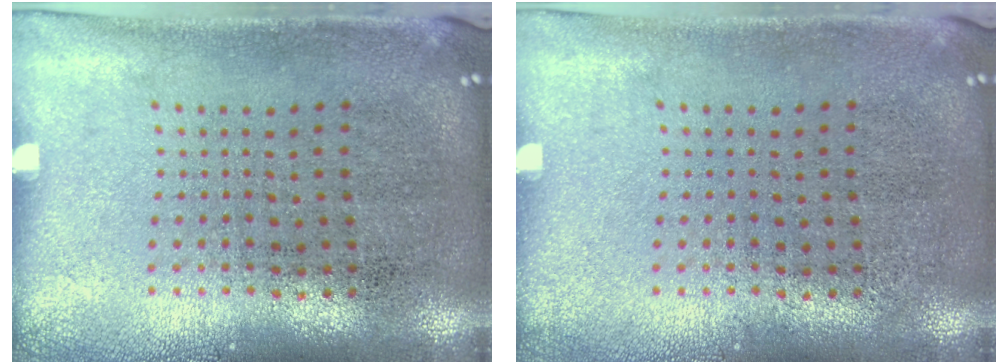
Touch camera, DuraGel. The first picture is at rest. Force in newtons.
{"total": 0.0}